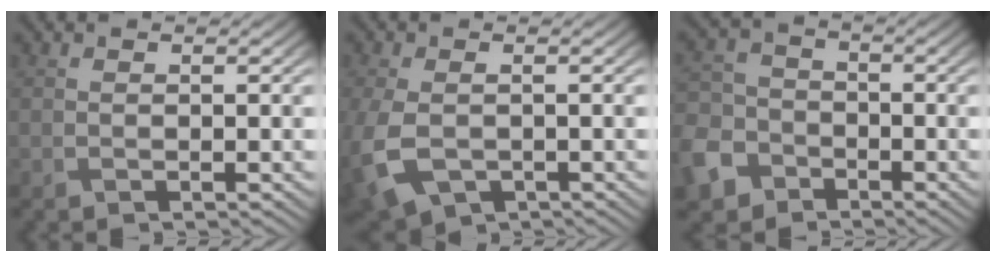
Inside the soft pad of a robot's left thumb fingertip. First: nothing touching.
{"total": 7.1, "force": [-2.3, 4.7, 4.9], "torque": [-0.140, -0.037, -0.029]}
{"total": 8.6, "force": [-5.1, 6.2, 3.0], "torque": [-0.090, -0.025, -0.112]}